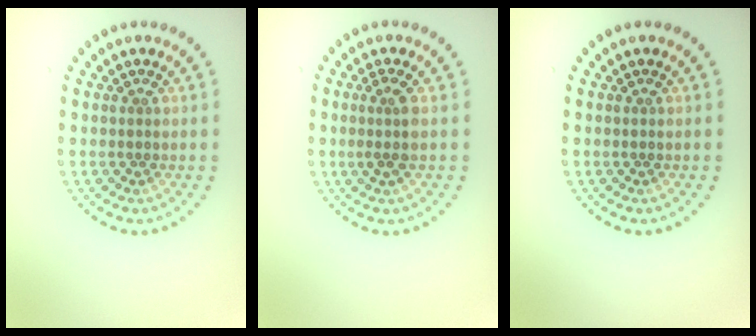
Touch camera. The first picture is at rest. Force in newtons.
{"total": 1.9, "press": 1.6, "slide": 1.0}
{"total": 0.0}